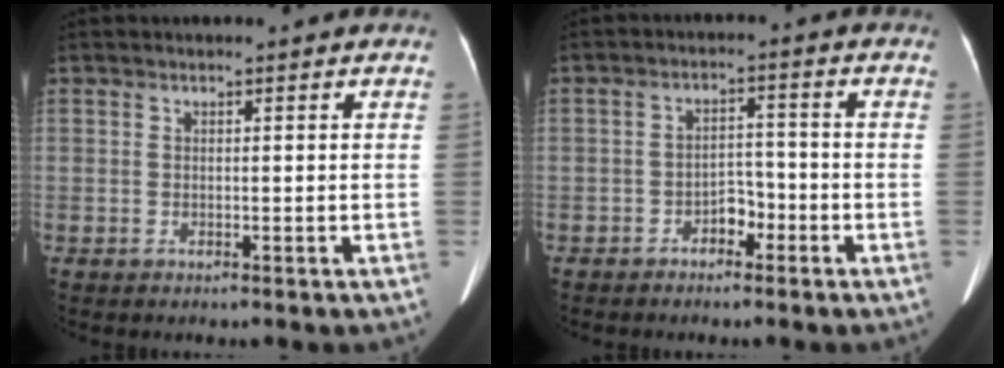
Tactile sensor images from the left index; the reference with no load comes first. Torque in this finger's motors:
{"motor_torque": [-0.05, 0.18, -0.05, -0.01]}